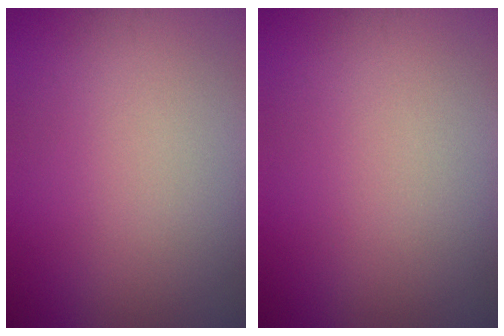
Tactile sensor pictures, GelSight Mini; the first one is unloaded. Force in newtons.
{"total": 0.0}